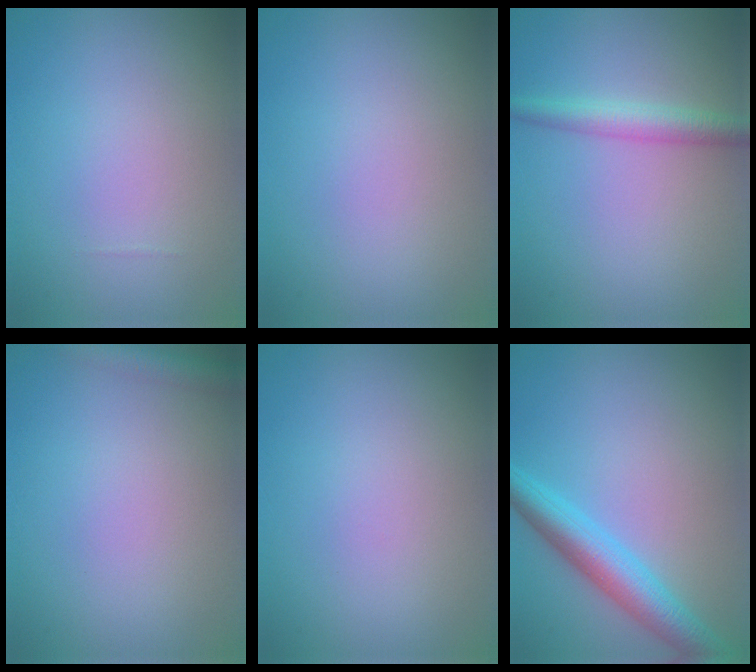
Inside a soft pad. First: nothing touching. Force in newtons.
{"total": 0.0}
{"total": 2.7, "press": 2.7, "slide": 0.1}
{"total": 2.1, "press": 2.1, "slide": 0.1}
{"total": 0.0}
{"total": 4.9, "press": 4.9, "slide": 0.2}